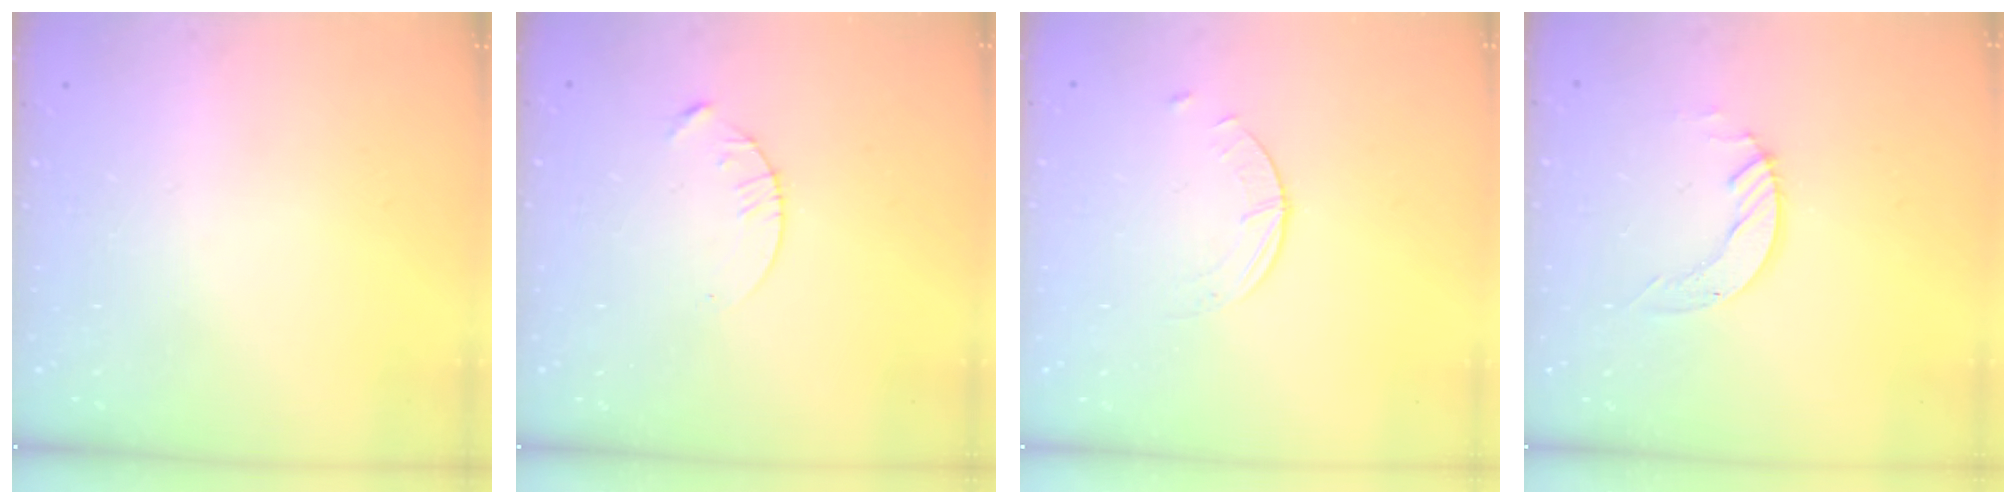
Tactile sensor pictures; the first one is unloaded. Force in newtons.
{"total": 4.3, "press": 4.2, "slide": 0.5}
{"total": 0.9, "press": 0.9, "slide": 0.2}
{"total": 4.2, "press": 4.2, "slide": 0.2}